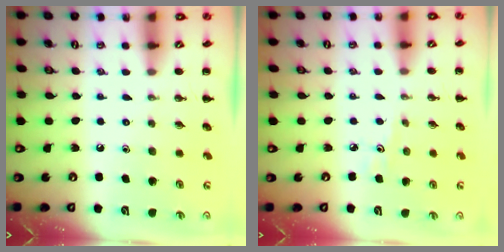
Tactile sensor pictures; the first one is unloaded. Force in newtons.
{"total": 3.2, "press": 3.0, "slide": 1.1}